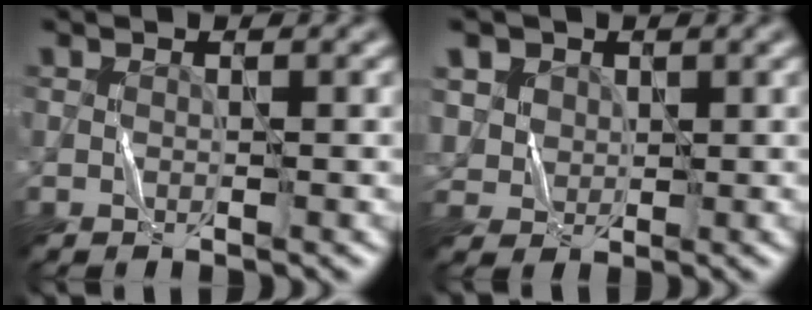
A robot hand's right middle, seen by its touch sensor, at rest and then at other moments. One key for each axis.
{"total": 4.7, "fx": 2.2, "fy": 3.8, "fz": 1.8, "tx": -0.054, "ty": 0.006, "tz": 0.043}